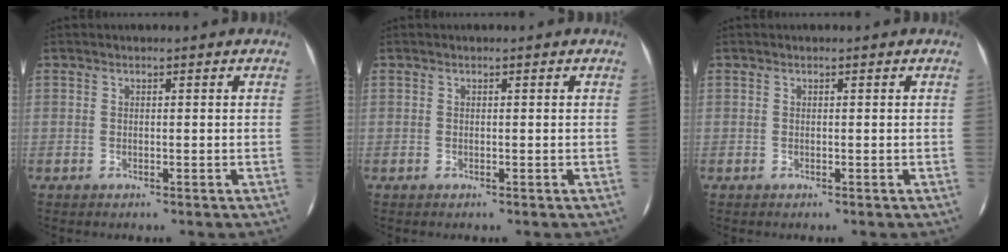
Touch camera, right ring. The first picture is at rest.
{"total": 0.0}
{"total": 0.0}